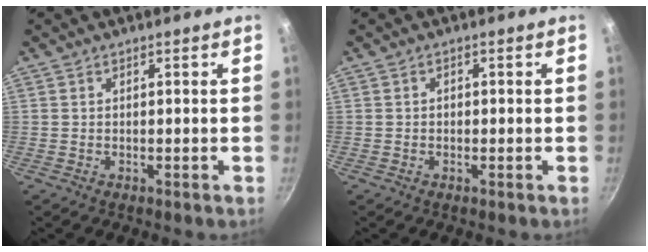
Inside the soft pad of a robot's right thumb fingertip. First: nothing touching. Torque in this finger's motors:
{"motor_torque": [-0.10, -0.35, -0.01, 0.20, -0.02]}